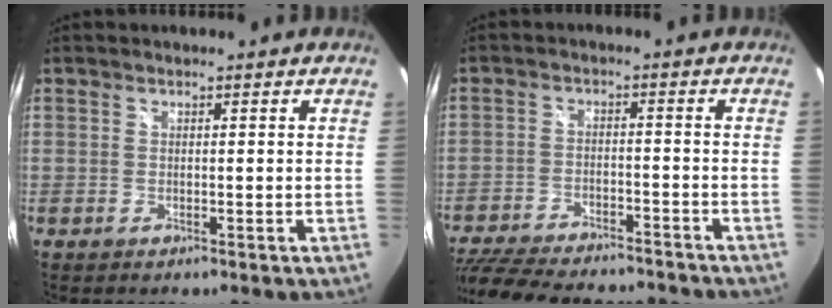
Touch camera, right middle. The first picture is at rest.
{"total": 21.2, "force": [-17.8, 6.5, 9.7], "torque": [-0.213, -0.025, -0.262]}